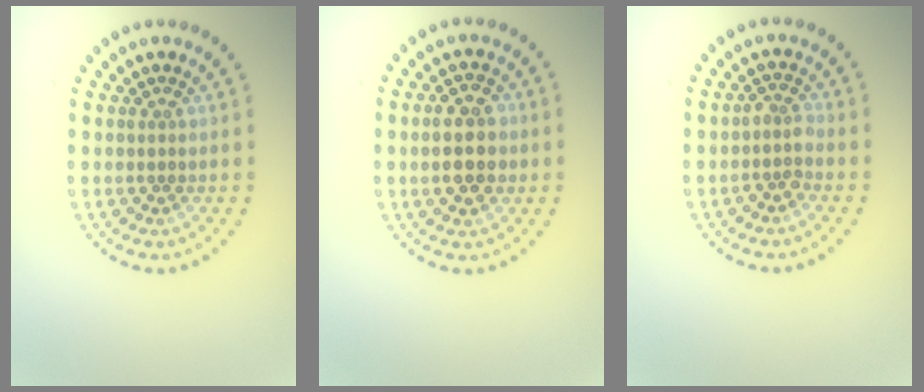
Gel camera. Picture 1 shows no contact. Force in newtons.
{"total": 3.9, "press": 3.9, "slide": 0.0}
{"total": 1.7, "press": 1.4, "slide": 1.0}